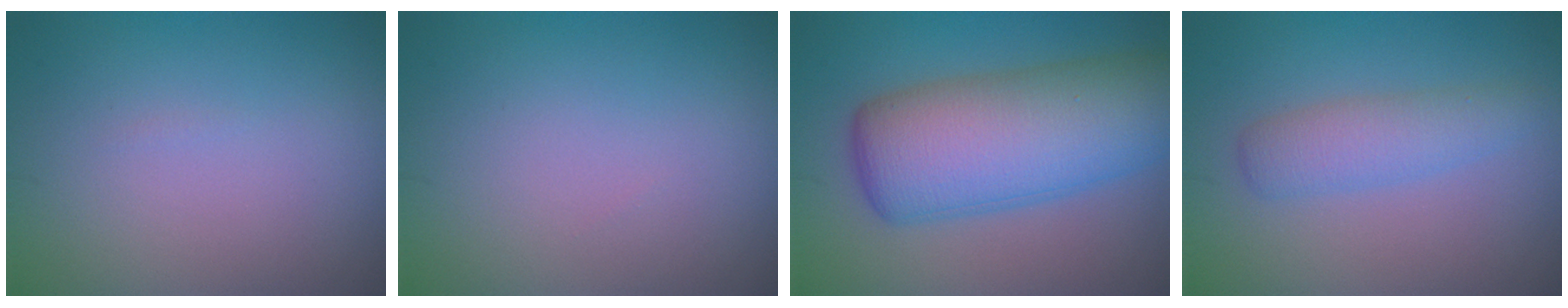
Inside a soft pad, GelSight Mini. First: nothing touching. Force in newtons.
{"total": 0.0}
{"total": 10.3, "press": 10.3, "slide": 0.4}
{"total": 2.9, "press": 2.9, "slide": 0.1}